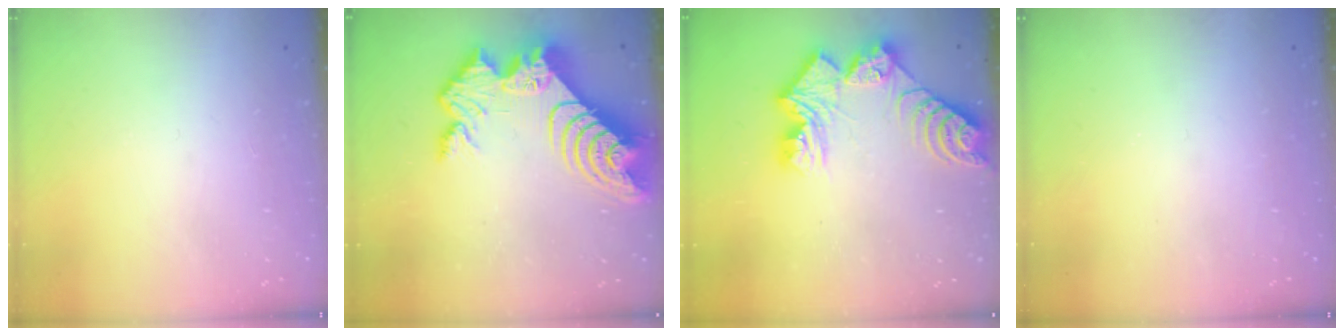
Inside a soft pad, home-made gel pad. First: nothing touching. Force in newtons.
{"total": 17.2, "press": 17.2, "slide": 1.2}
{"total": 13.7, "press": 13.6, "slide": 1.2}
{"total": 0.0}